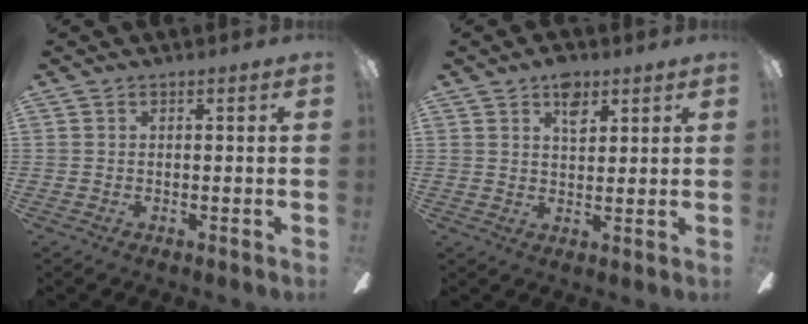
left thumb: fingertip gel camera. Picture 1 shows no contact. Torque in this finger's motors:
{"motor_torque": [0.20, -0.01, 0.54, -0.37, 0.00]}